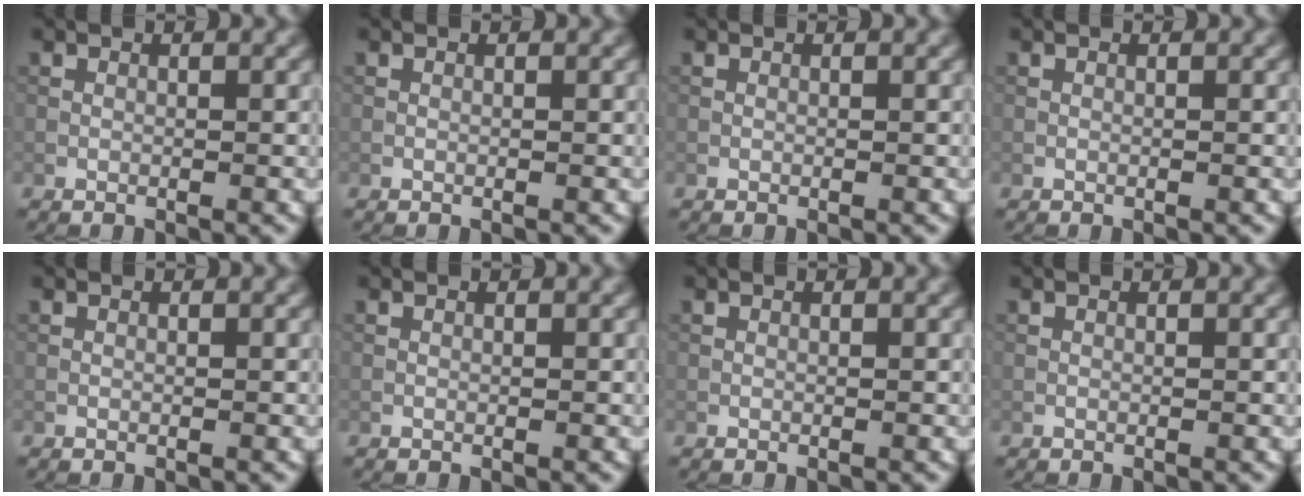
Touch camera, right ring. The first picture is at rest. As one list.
[{"total": 0.0}, {"total": 0.0}, {"total": 0.0}, {"total": 0.0}, {"total": 0.0}, {"total": 0.0}, {"total": 0.0}]